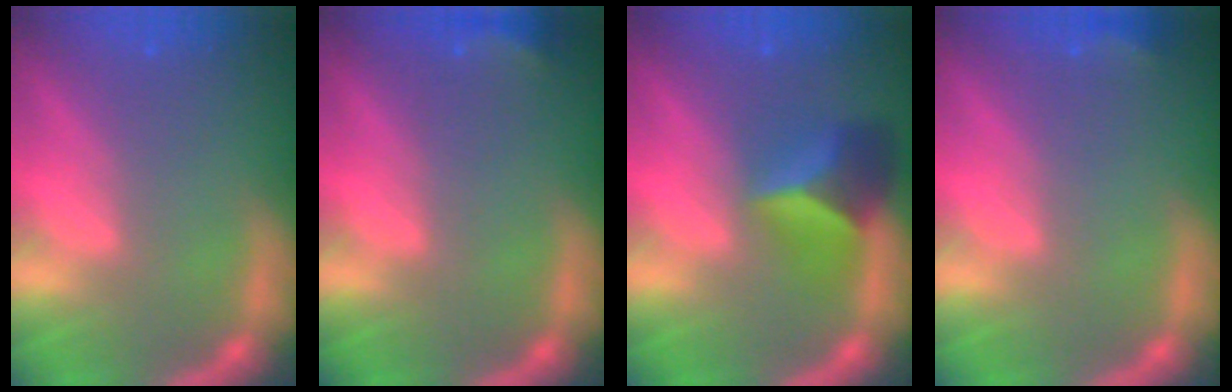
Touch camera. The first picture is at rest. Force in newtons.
{"total": 2.4}
{"total": 4.9}
{"total": 1.4}